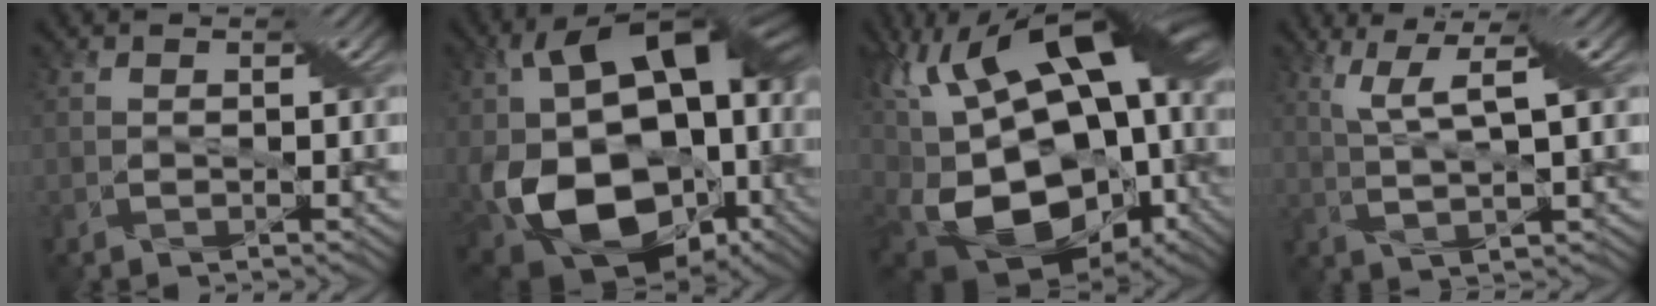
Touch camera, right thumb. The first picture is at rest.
{"total": 21.5, "force": [-2.5, 15.1, 15.1], "torque": [-0.304, -0.030, -0.016]}
{"total": 21.5, "force": [1.2, 12.3, 17.6], "torque": [-0.318, 0.009, 0.043]}
{"total": 6.0, "force": [2.7, 0.8, 5.4], "torque": [-0.119, 0.006, 0.060]}